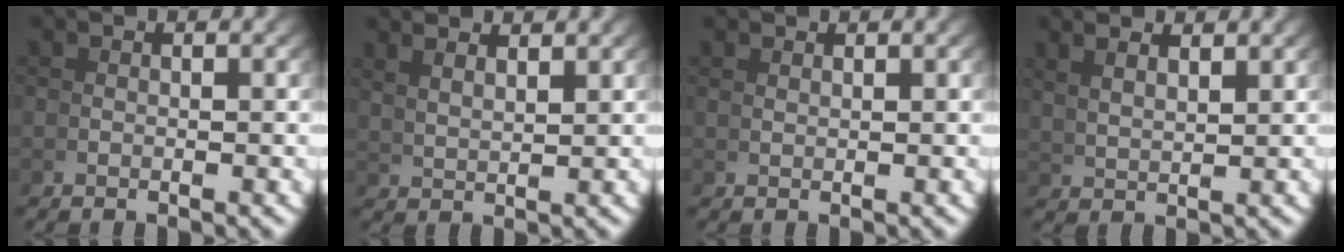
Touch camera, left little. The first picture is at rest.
{"total": 3.1, "force": [3.0, -0.3, 1.0], "torque": [-0.009, 0.003, 0.060]}
{"total": 1.7, "force": [1.1, -1.2, -0.3], "torque": [0.017, 0.002, 0.026]}
{"total": 3.1, "force": [2.9, -0.1, 1.2], "torque": [-0.012, 0.006, 0.058]}